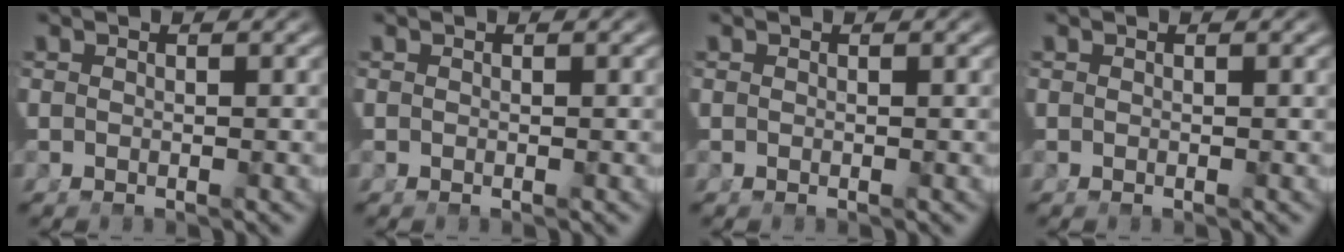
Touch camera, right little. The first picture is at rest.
{"total": 0.0}
{"total": 0.0}
{"total": 0.0}